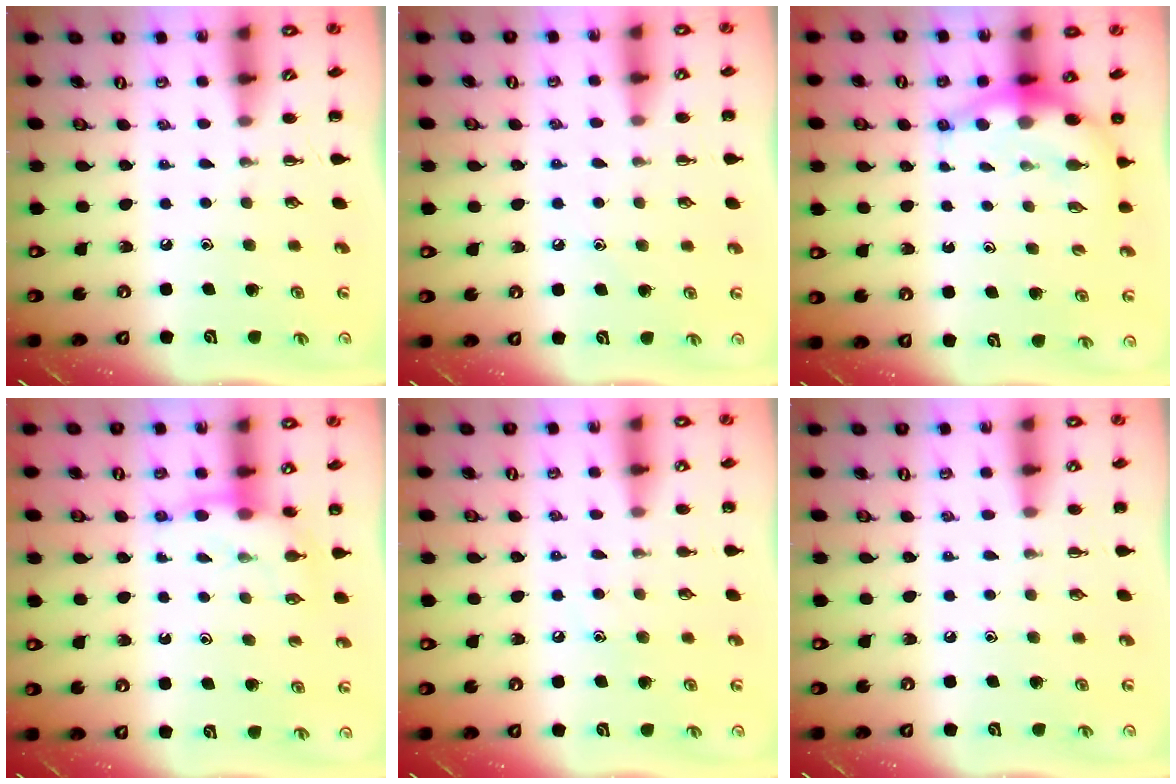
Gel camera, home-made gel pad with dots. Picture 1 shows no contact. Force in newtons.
{"total": 7.8, "press": 7.4, "slide": 2.6}
{"total": 7.4, "press": 7.2, "slide": 1.8}
{"total": 8.3, "press": 8.2, "slide": 1.6}
{"total": 6.6, "press": 6.4, "slide": 1.8}
{"total": 3.3, "press": 3.0, "slide": 1.2}